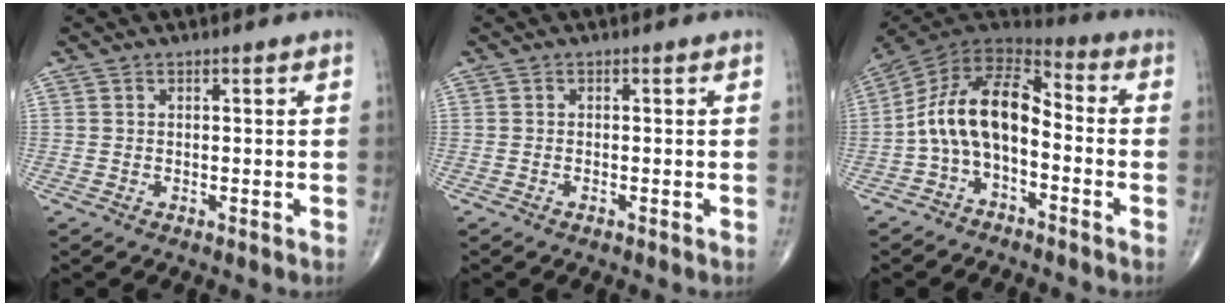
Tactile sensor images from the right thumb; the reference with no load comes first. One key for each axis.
{"total": 0.5, "fx": -0.3, "fy": 0.1, "fz": 0.4, "tx": -0.008, "ty": 0.000, "tz": -0.007}
{"total": 13.5, "fx": -2.8, "fy": 7.7, "fz": 10.8, "tx": -0.180, "ty": 0.073, "tz": -0.064}